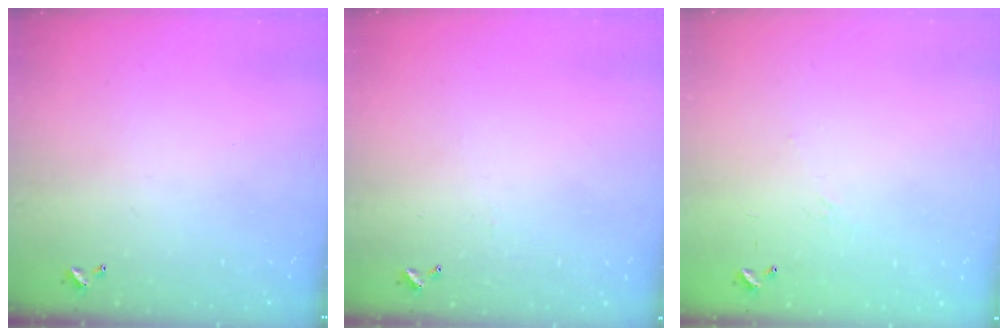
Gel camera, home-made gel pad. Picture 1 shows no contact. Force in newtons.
{"total": 2.5, "press": 2.4, "slide": 0.6}
{"total": 7.3, "press": 7.2, "slide": 0.9}